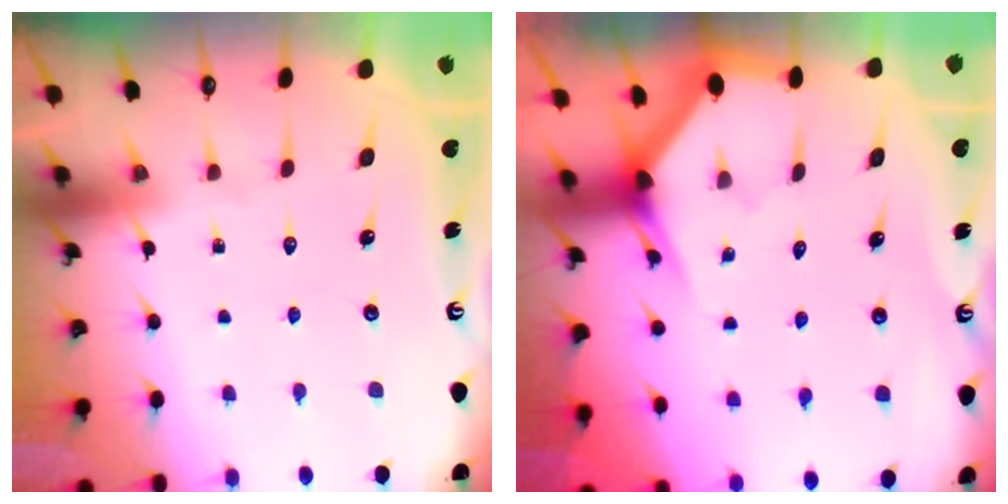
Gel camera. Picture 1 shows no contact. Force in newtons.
{"total": 2.9, "press": 2.9, "slide": 0.1}